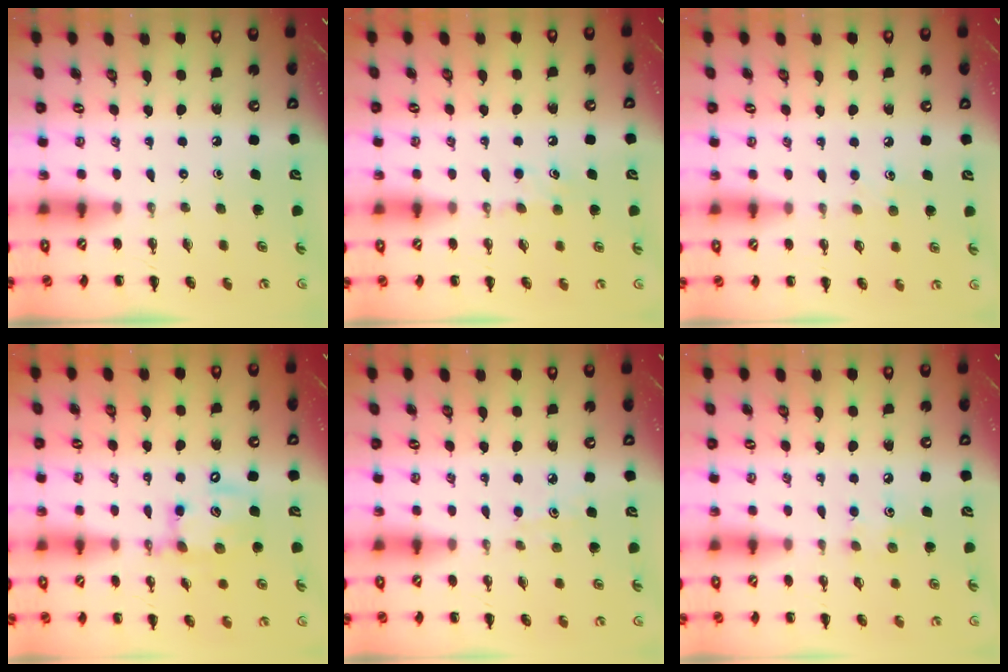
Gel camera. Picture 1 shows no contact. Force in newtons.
{"total": 4.7, "press": 4.5, "slide": 1.5}
{"total": 4.4, "press": 4.2, "slide": 1.2}
{"total": 12.4, "press": 12.2, "slide": 2.5}
{"total": 3.4, "press": 3.1, "slide": 1.4}
{"total": 4.8, "press": 4.6, "slide": 1.2}